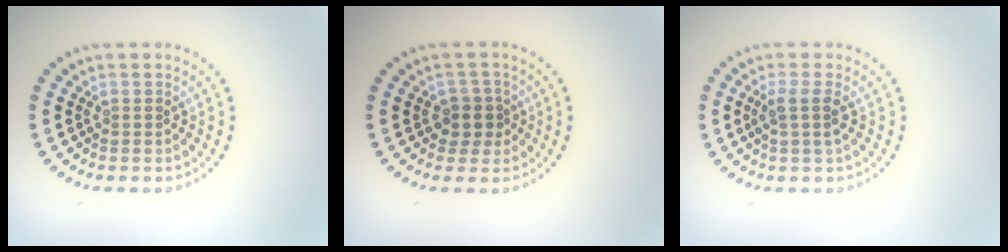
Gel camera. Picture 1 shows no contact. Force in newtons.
{"total": 2.3, "press": 2.0, "slide": 1.2}
{"total": 1.9, "press": 1.5, "slide": 1.1}